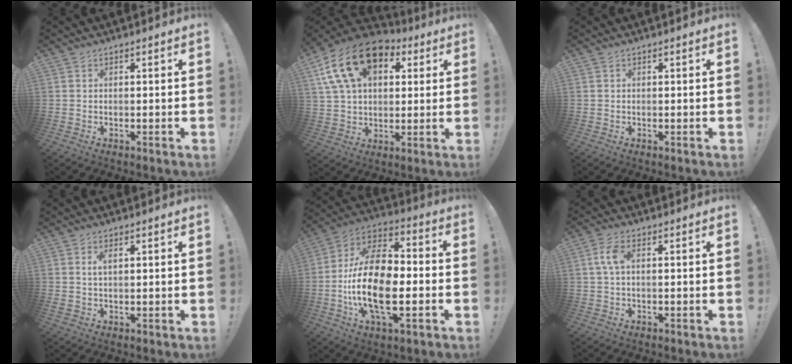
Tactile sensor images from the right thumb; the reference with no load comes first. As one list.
[{"total": 19.8, "force": [8.7, 12.7, 12.5], "torque": [-0.214, -0.029, 0.157]}, {"total": 0.0}, {"total": 2.1, "force": [0.9, 0.6, 1.7], "torque": [-0.024, -0.005, 0.014]}, {"total": 22.4, "force": [-4.3, 11.5, 18.7], "torque": [-0.358, 0.015, -0.071]}, {"total": 4.8, "force": [0.7, 2.2, 4.3], "torque": [-0.082, 0.005, 0.011]}]